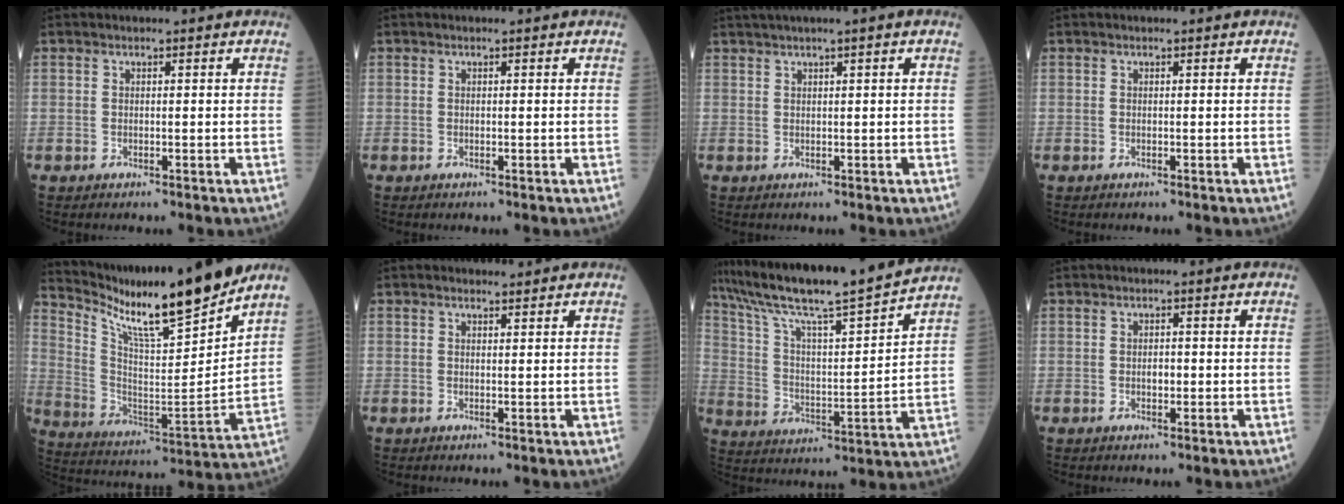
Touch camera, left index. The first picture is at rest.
{"total": 0.0}
{"total": 2.9, "force": [1.8, -0.5, 2.2], "torque": [-0.046, 0.015, 0.037]}
{"total": 0.0}
{"total": 17.8, "force": [15.3, -0.4, 9.2], "torque": [-0.173, -0.035, 0.260]}
{"total": 0.8, "force": [0.8, 0.1, 0.0], "torque": [-0.006, -0.003, 0.011]}
{"total": 19.4, "force": [16.8, -0.7, 9.7], "torque": [-0.171, -0.007, 0.274]}
{"total": 1.2, "force": [-0.3, 0.7, 0.9], "torque": [-0.015, 0.002, -0.005]}